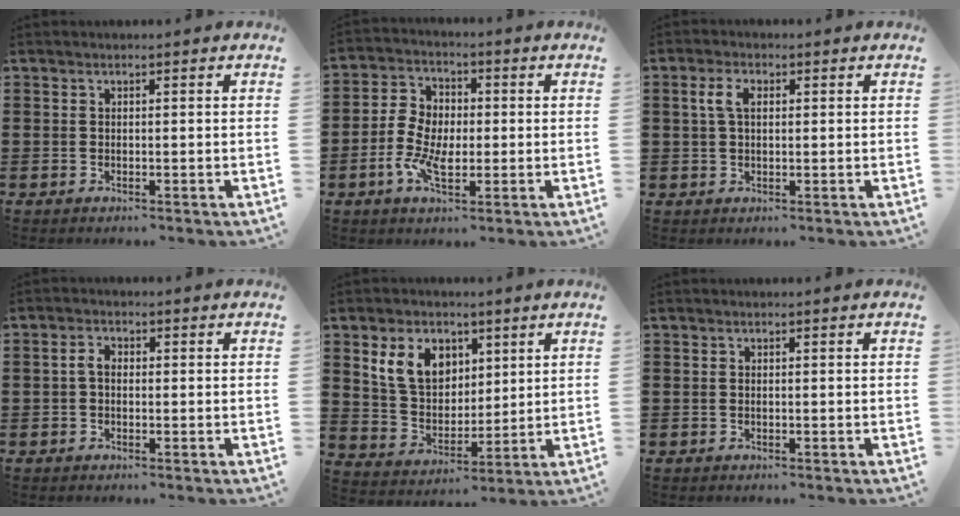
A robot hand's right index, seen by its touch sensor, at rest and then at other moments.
{"total": 6.6, "force": [-1.8, 4.3, 4.6], "torque": [-0.106, 0.011, -0.038]}
{"total": 3.1, "force": [0.6, 1.7, 2.6], "torque": [-0.062, 0.009, 0.005]}
{"total": 2.2, "force": [-0.2, 1.3, 1.7], "torque": [-0.041, 0.001, -0.008]}
{"total": 8.5, "force": [3.9, 5.9, 4.6], "torque": [-0.109, 0.017, 0.072]}
{"total": 0.0}